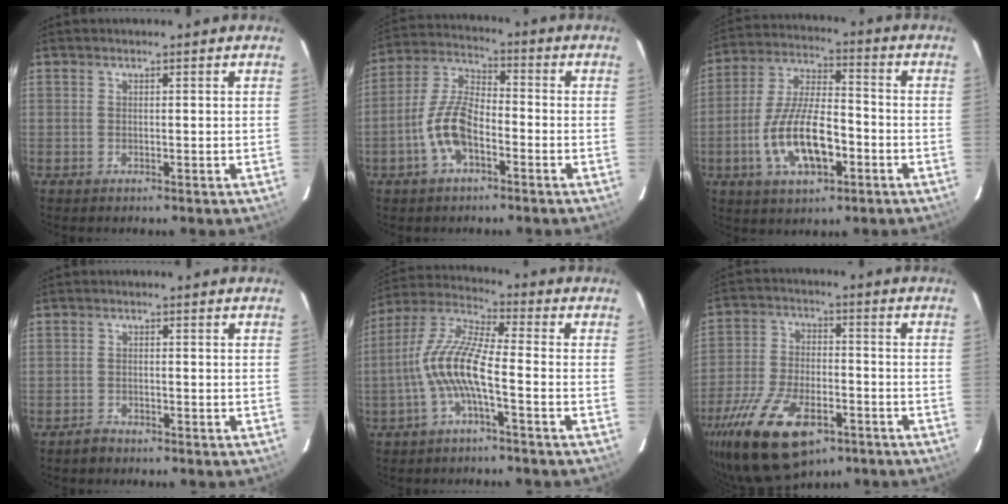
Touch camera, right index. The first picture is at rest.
{"total": 10.0, "force": [-4.0, 4.6, 7.9], "torque": [-0.173, 0.013, -0.077]}
{"total": 14.5, "force": [-4.9, 5.9, 12.3], "torque": [-0.251, 0.001, -0.084]}
{"total": 1.8, "force": [-1.6, 0.9, 0.4], "torque": [-0.010, 0.002, -0.027]}
{"total": 10.3, "force": [-3.2, 1.6, 9.7], "torque": [-0.214, 0.012, -0.065]}
{"total": 21.4, "force": [-12.3, 10.4, 14.0], "torque": [-0.308, -0.040, -0.206]}